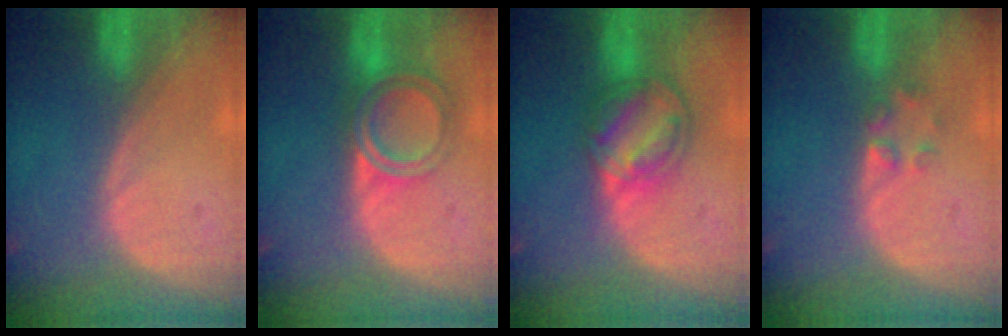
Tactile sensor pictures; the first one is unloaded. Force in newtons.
{"total": 6.4, "press": 5.4, "slide": 3.3}
{"total": 7.4, "press": 6.6, "slide": 3.2}
{"total": 2.0, "press": 2.0, "slide": 0.2}